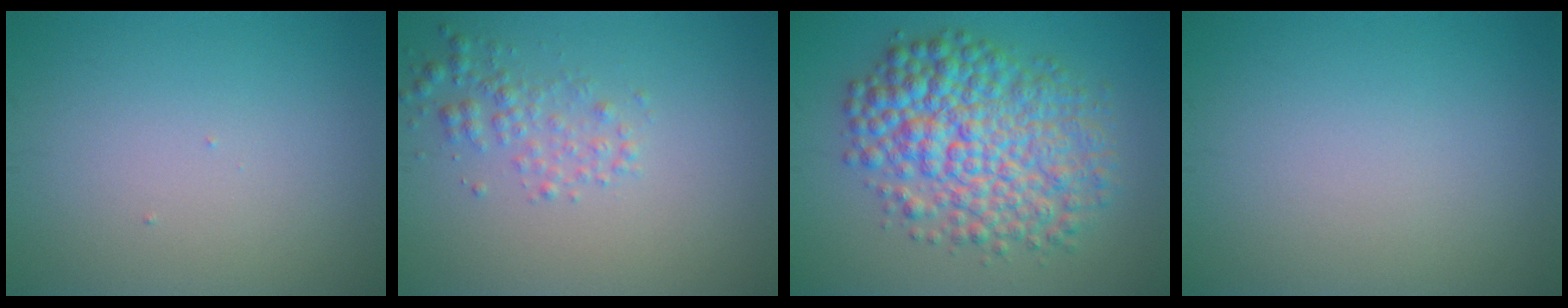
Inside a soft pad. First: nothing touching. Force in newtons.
{"total": 2.1, "press": 2.1, "slide": 0.1}
{"total": 9.0, "press": 9.0, "slide": 0.1}
{"total": 0.0}